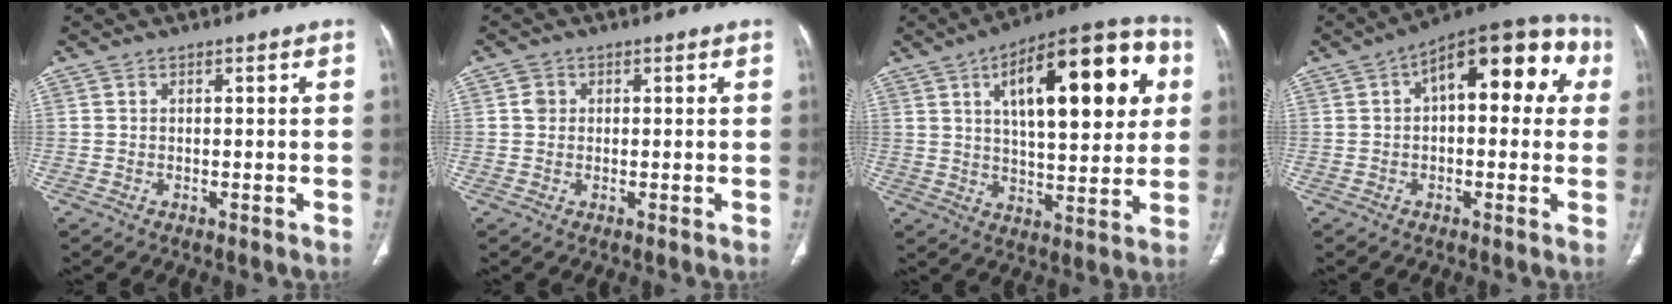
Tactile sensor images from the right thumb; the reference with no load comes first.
{"total": 1.7, "force": [0.4, 1.5, 0.6], "torque": [-0.005, 0.000, 0.006]}
{"total": 24.5, "force": [7.4, 9.9, 21.2], "torque": [-0.270, 0.007, 0.102]}
{"total": 17.8, "force": [4.4, 8.5, 15.0], "torque": [-0.156, 0.037, 0.048]}